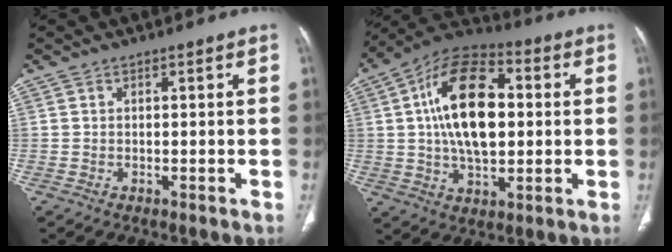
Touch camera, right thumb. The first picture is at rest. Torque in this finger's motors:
{"motor_torque": [2.15, 2.86, 1.72, -0.85, 0.33]}